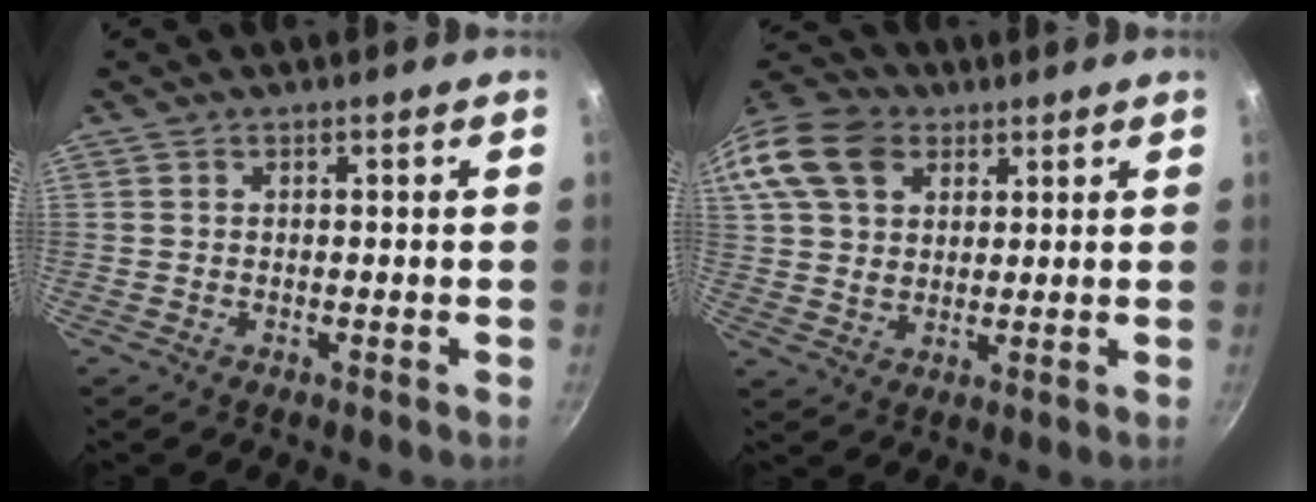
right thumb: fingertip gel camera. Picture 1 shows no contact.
{"total": 17.7, "force": [7.5, 12.8, 9.8], "torque": [-0.200, 0.014, 0.131]}